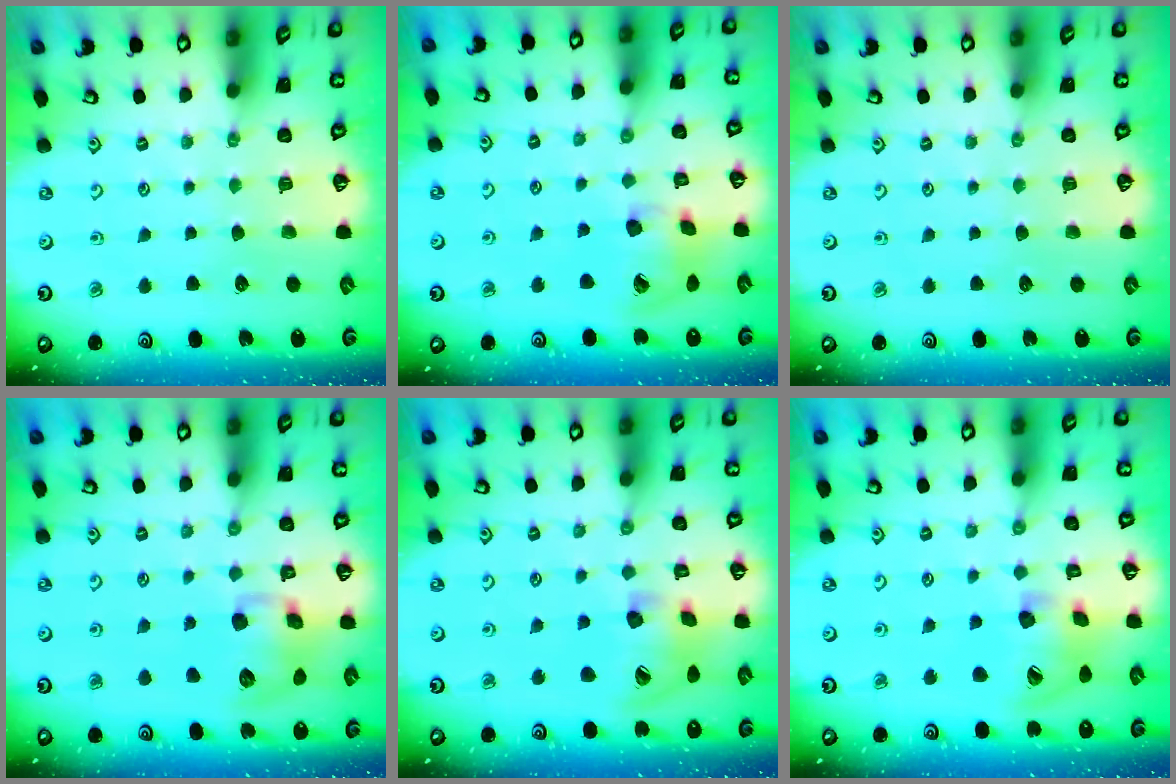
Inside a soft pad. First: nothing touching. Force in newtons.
{"total": 15.6, "press": 15.4, "slide": 2.4}
{"total": 0.0}
{"total": 11.0, "press": 10.8, "slide": 1.8}
{"total": 15.6, "press": 15.5, "slide": 2.3}
{"total": 15.6, "press": 15.5, "slide": 2.3}